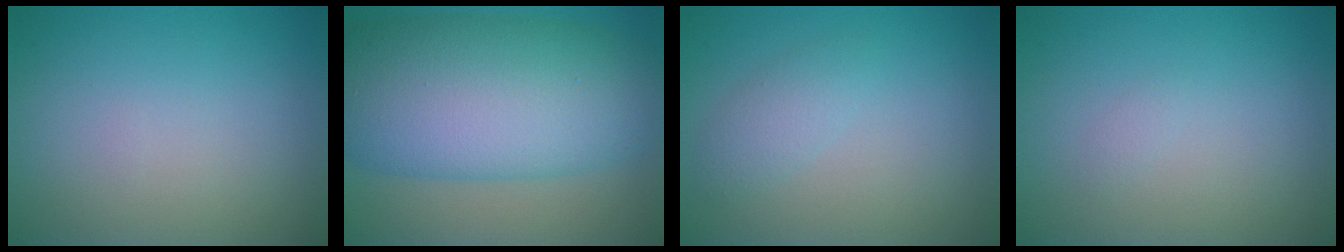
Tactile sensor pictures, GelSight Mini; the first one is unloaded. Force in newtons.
{"total": 13.5, "press": 13.5, "slide": 0.3}
{"total": 1.7, "press": 1.7, "slide": 0.1}
{"total": 0.5, "press": 0.5, "slide": 0.0}